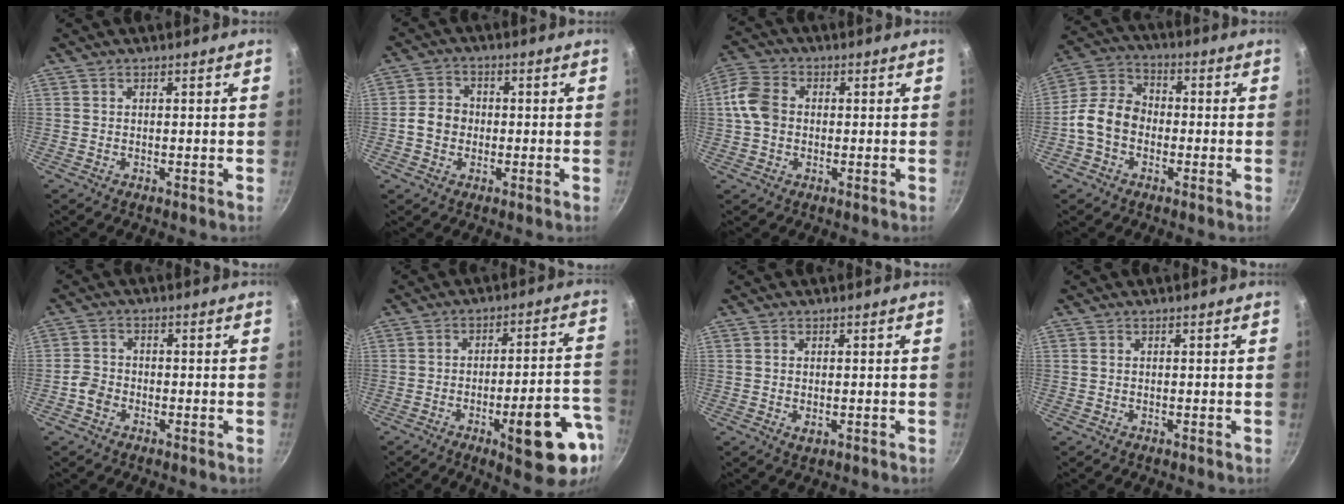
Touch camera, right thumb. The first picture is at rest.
{"total": 5.2, "force": [-0.7, 4.5, 2.5], "torque": [-0.024, 0.017, -0.022]}
{"total": 7.7, "force": [0.2, 5.9, 4.9], "torque": [-0.088, 0.016, -0.011]}
{"total": 9.5, "force": [-2.3, 7.3, 5.7], "torque": [-0.085, 0.032, -0.064]}
{"total": 3.2, "force": [-1.6, 2.4, 1.2], "torque": [-0.018, 0.019, -0.036]}
{"total": 16.8, "force": [-6.9, 4.8, 14.6], "torque": [-0.160, 0.039, -0.089]}
{"total": 1.8, "force": [-0.3, 1.1, 1.4], "torque": [-0.024, -0.004, -0.003]}
{"total": 0.0}